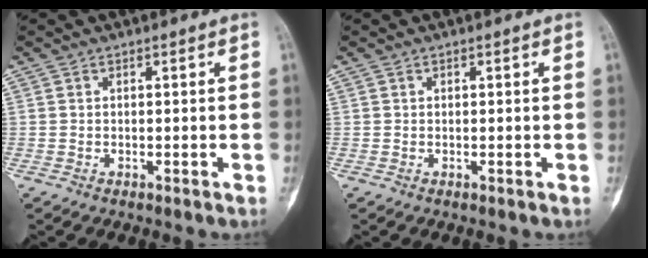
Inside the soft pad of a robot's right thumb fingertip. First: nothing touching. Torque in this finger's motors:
{"motor_torque": [-0.15, -0.09, -0.29, 0.21, -0.14]}